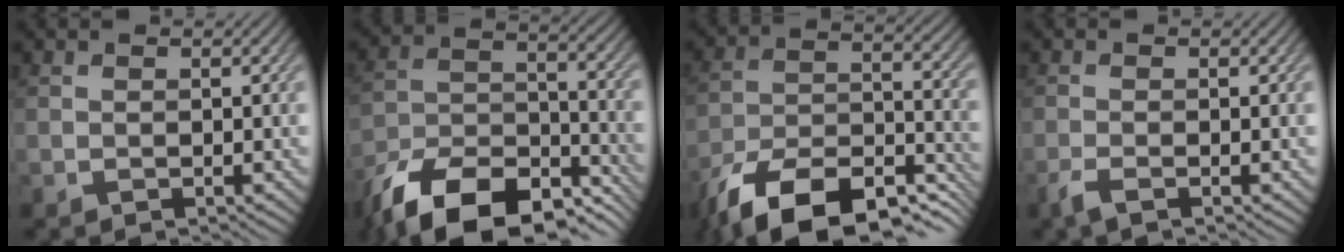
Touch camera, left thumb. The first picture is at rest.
{"total": 16.0, "force": [-12.1, 6.7, 8.0], "torque": [-0.175, -0.014, -0.205]}
{"total": 14.8, "force": [-11.2, 5.5, 8.1], "torque": [-0.165, -0.012, -0.191]}
{"total": 1.6, "force": [-1.0, 0.1, 1.2], "torque": [-0.029, -0.002, -0.028]}